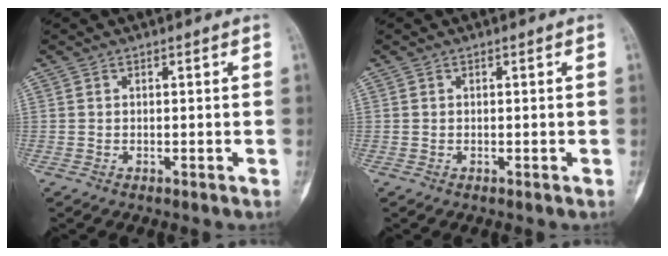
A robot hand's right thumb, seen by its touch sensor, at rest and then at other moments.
{"total": 0.0}